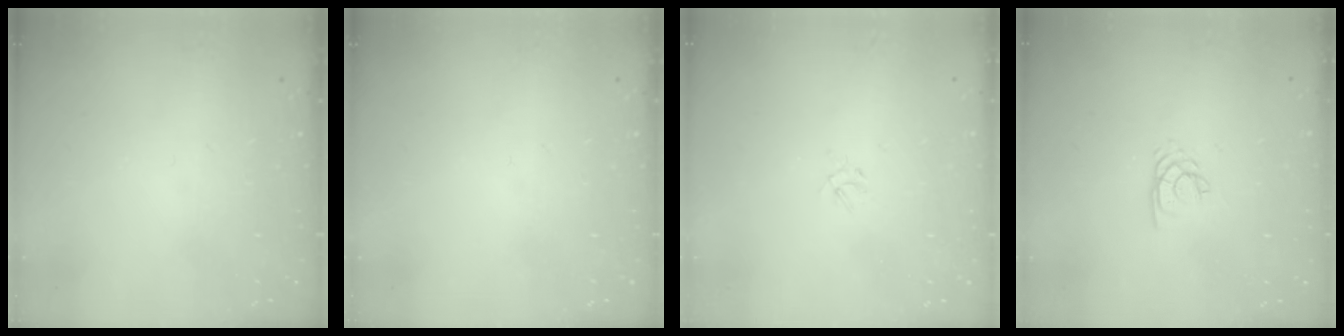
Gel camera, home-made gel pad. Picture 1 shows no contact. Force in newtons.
{"total": 0.0}
{"total": 2.0, "press": 2.0, "slide": 0.4}
{"total": 1.9, "press": 1.8, "slide": 0.3}